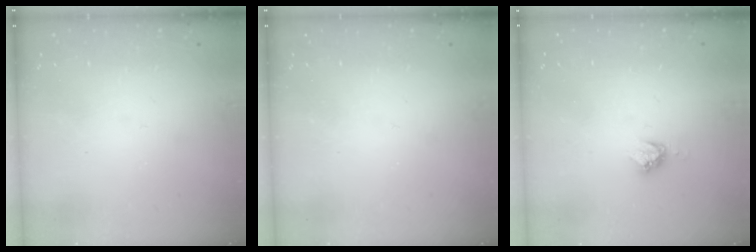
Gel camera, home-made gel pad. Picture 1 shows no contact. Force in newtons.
{"total": 0.0}
{"total": 4.9, "press": 4.8, "slide": 0.4}